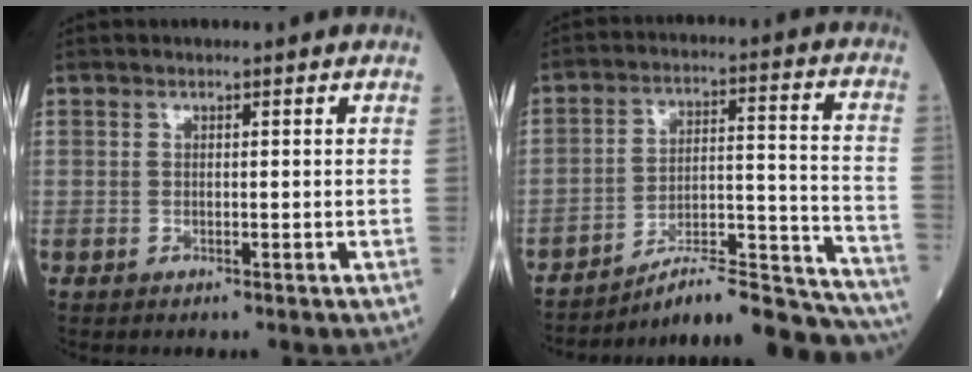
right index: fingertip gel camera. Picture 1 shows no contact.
{"total": 20.4, "force": [-19.3, 0.7, 6.3], "torque": [-0.051, 0.034, -0.279]}